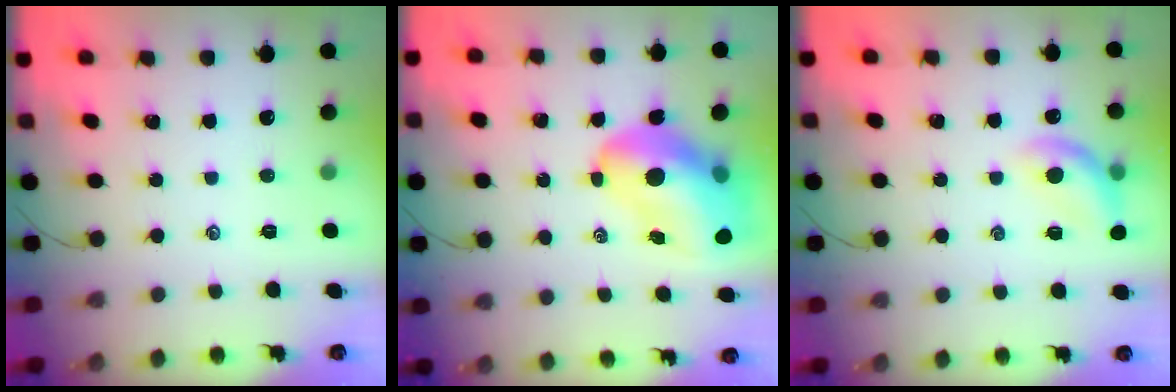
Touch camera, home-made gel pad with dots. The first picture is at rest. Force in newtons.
{"total": 16.8, "press": 16.1, "slide": 4.6}
{"total": 12.2, "press": 12.0, "slide": 2.5}